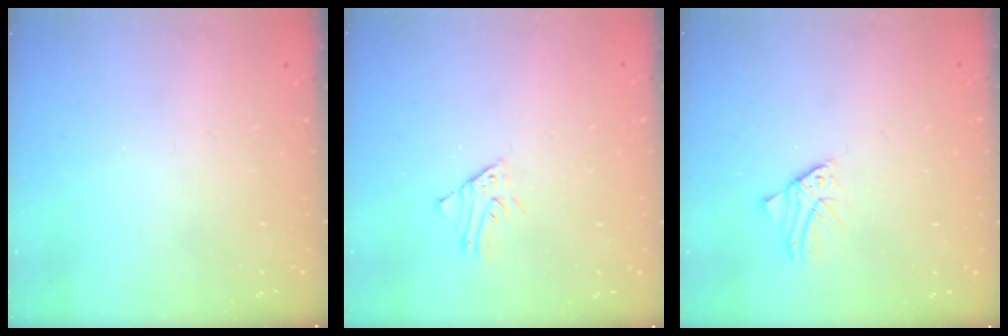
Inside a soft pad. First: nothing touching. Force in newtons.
{"total": 1.6, "press": 1.6, "slide": 0.2}
{"total": 1.6, "press": 1.6, "slide": 0.2}